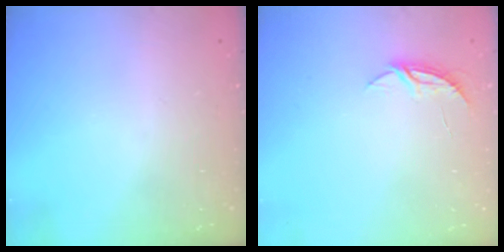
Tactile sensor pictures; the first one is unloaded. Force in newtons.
{"total": 4.6, "press": 4.6, "slide": 0.4}